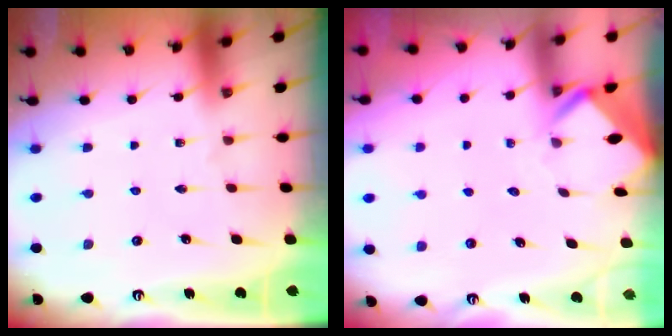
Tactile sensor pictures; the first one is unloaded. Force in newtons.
{"total": 2.7, "press": 2.7, "slide": 0.2}